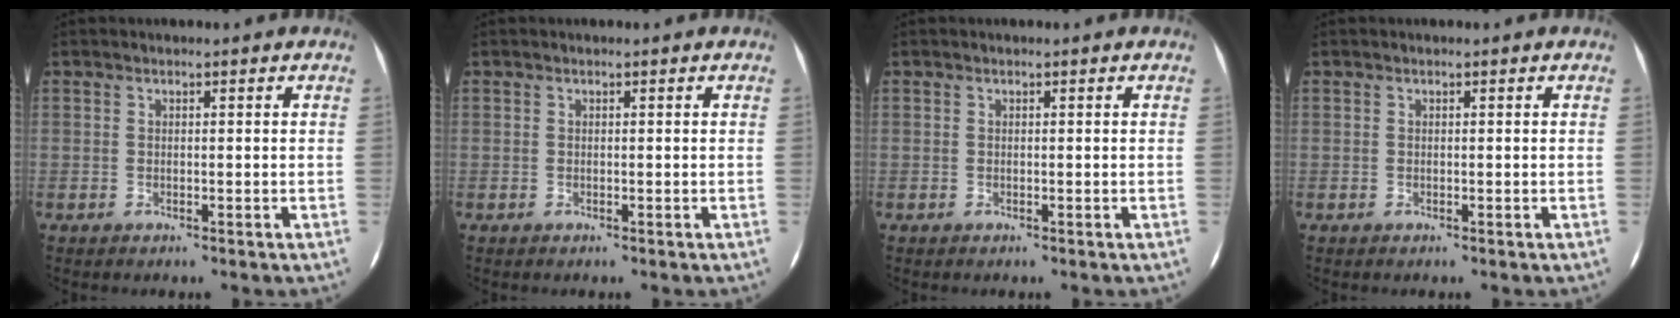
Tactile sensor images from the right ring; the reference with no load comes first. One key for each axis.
{"total": 0.0}
{"total": 0.0}
{"total": 0.0}